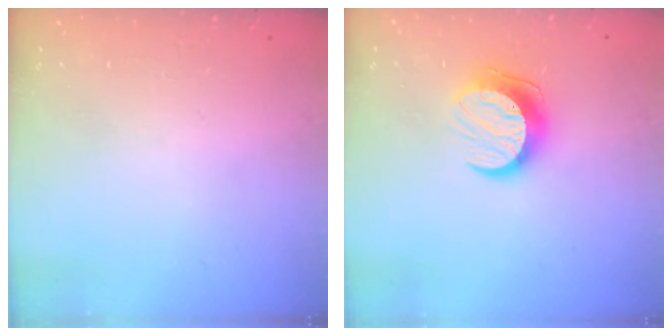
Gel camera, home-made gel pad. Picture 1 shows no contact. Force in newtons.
{"total": 10.6, "press": 10.6, "slide": 0.5}